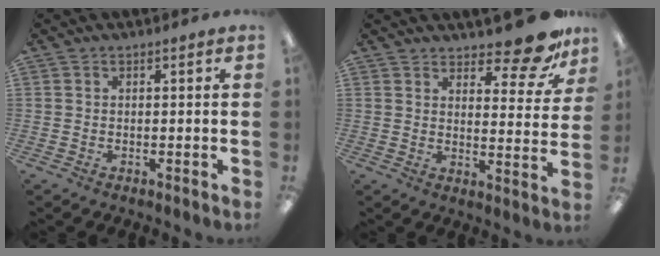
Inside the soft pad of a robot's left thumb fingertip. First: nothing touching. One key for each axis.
{"total": 10.8, "fx": 9.0, "fy": 3.0, "fz": 5.2, "tx": -0.058, "ty": -0.069, "tz": 0.156}